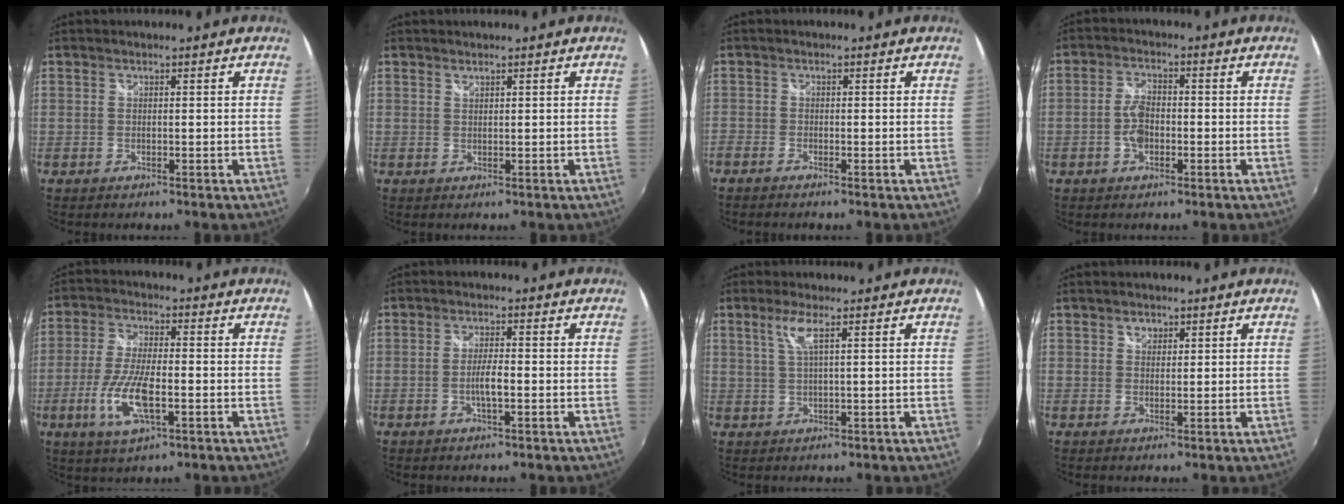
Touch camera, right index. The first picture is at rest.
{"total": 0.6, "force": [0.6, 0.1, 0.2], "torque": [-0.002, 0.000, 0.011]}
{"total": 1.4, "force": [-1.2, 0.4, 0.4], "torque": [-0.016, -0.004, -0.028]}
{"total": 4.4, "force": [-1.2, 2.6, 3.3], "torque": [-0.069, 0.009, -0.019]}
{"total": 10.5, "force": [-3.2, 3.3, 9.4], "torque": [-0.198, -0.008, -0.061]}
{"total": 3.3, "force": [-0.9, 0.6, 3.1], "torque": [-0.061, 0.001, -0.016]}
{"total": 3.7, "force": [1.6, 0.0, 3.3], "torque": [-0.070, 0.000, 0.035]}
{"total": 1.8, "force": [0.9, 1.5, 0.6], "torque": [-0.005, 0.005, 0.015]}